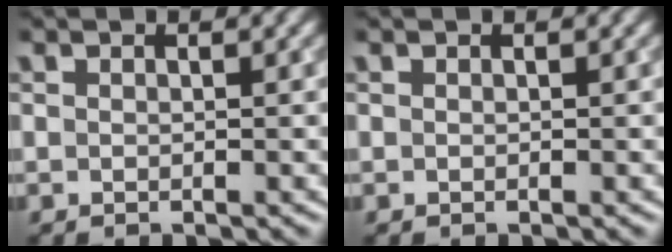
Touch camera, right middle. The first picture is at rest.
{"total": 0.0}